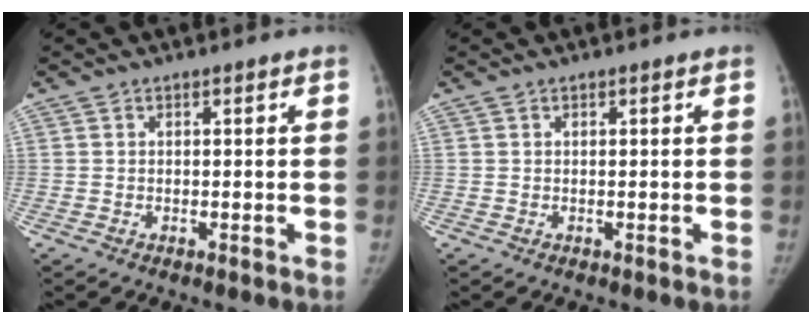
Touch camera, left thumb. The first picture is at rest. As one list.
[{"total": 0.0}]